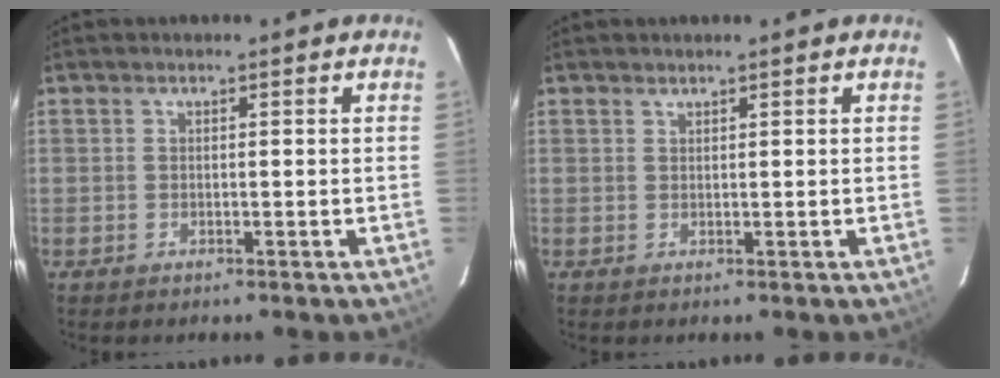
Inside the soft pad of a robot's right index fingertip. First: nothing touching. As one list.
[{"total": 0.5, "force": [0.5, 0.1, 0.0], "torque": [-0.001, 0.002, 0.010]}]